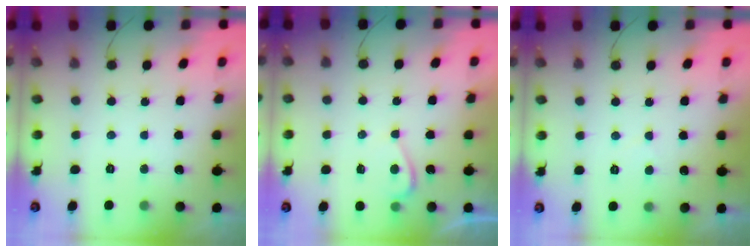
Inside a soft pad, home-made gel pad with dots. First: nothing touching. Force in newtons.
{"total": 2.4, "press": 2.4, "slide": 0.3}
{"total": 1.5, "press": 1.5, "slide": 0.4}